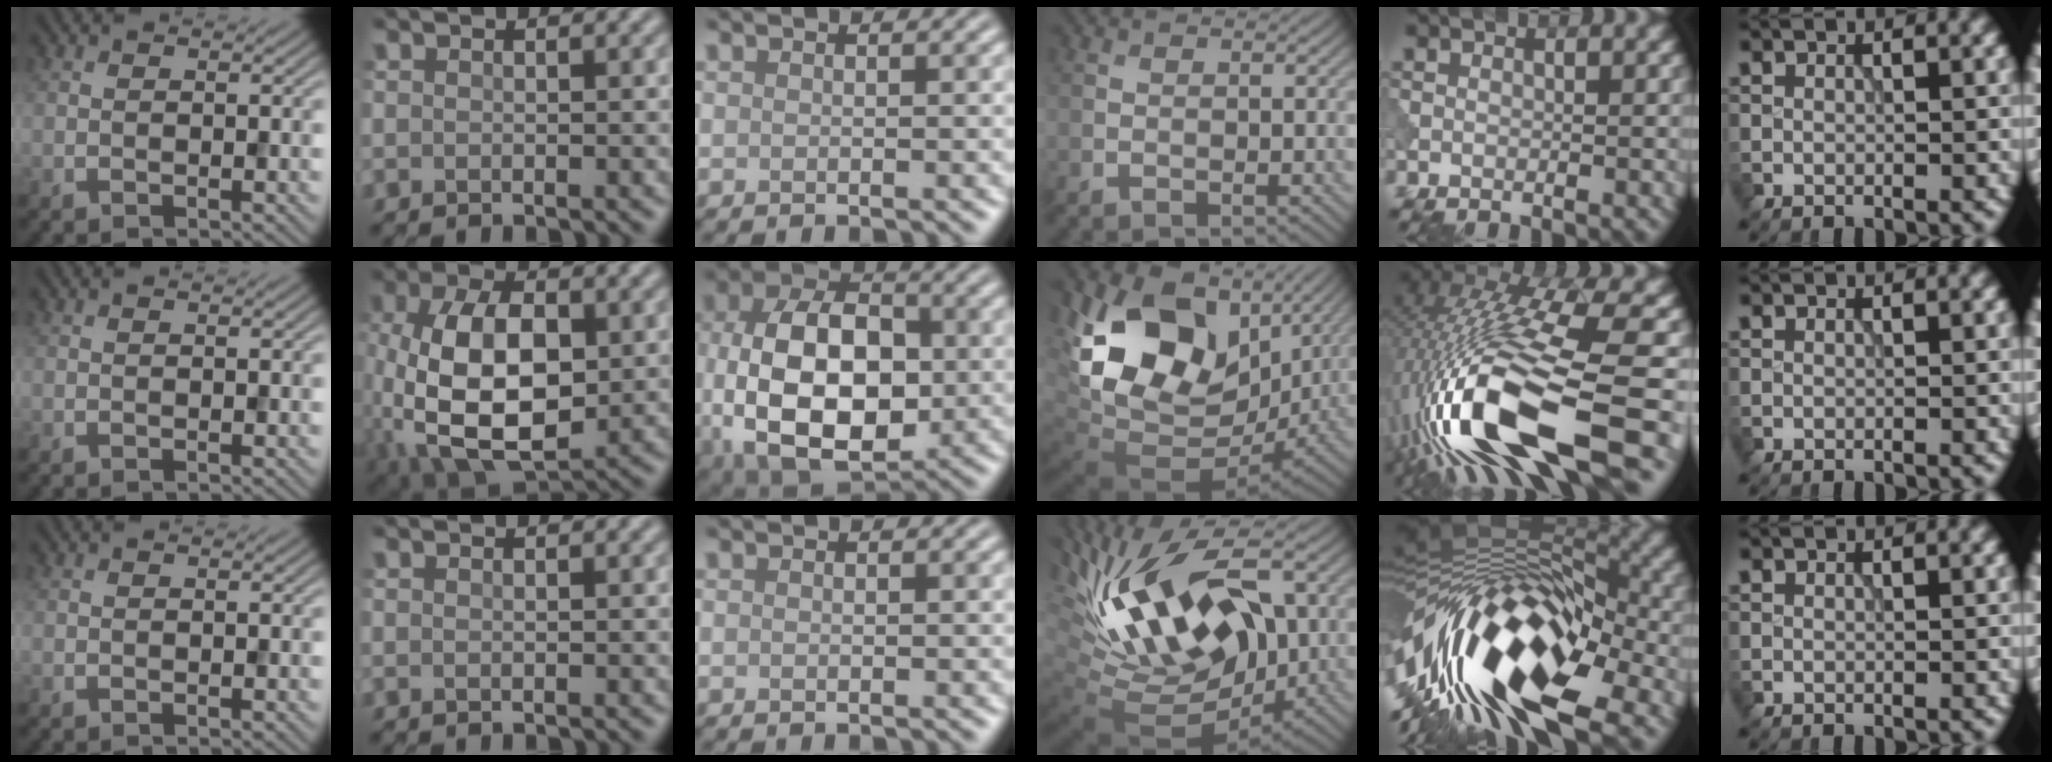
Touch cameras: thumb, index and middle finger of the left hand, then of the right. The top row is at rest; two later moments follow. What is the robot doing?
{"motion": "extract", "object": "peg toy"}